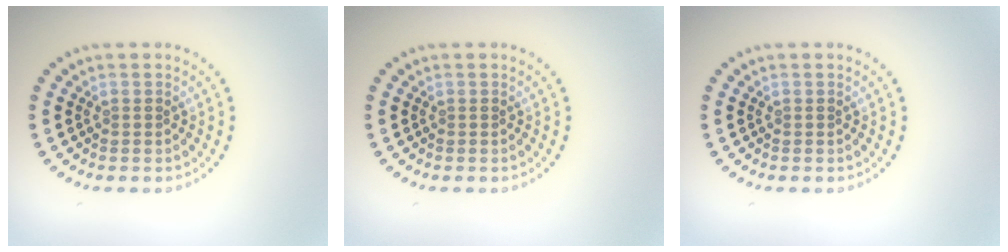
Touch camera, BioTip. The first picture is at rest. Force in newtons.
{"total": 0.0}
{"total": 0.0}